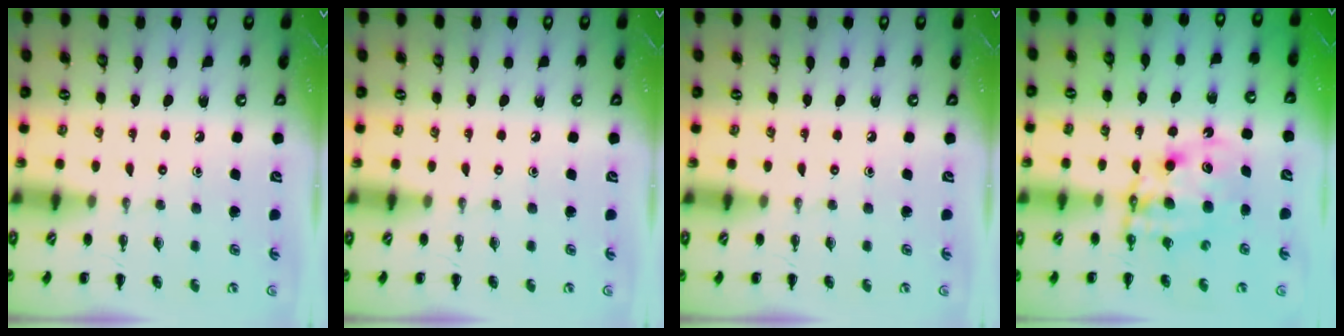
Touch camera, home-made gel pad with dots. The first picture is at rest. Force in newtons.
{"total": 0.0}
{"total": 0.0}
{"total": 9.5, "press": 9.2, "slide": 2.6}